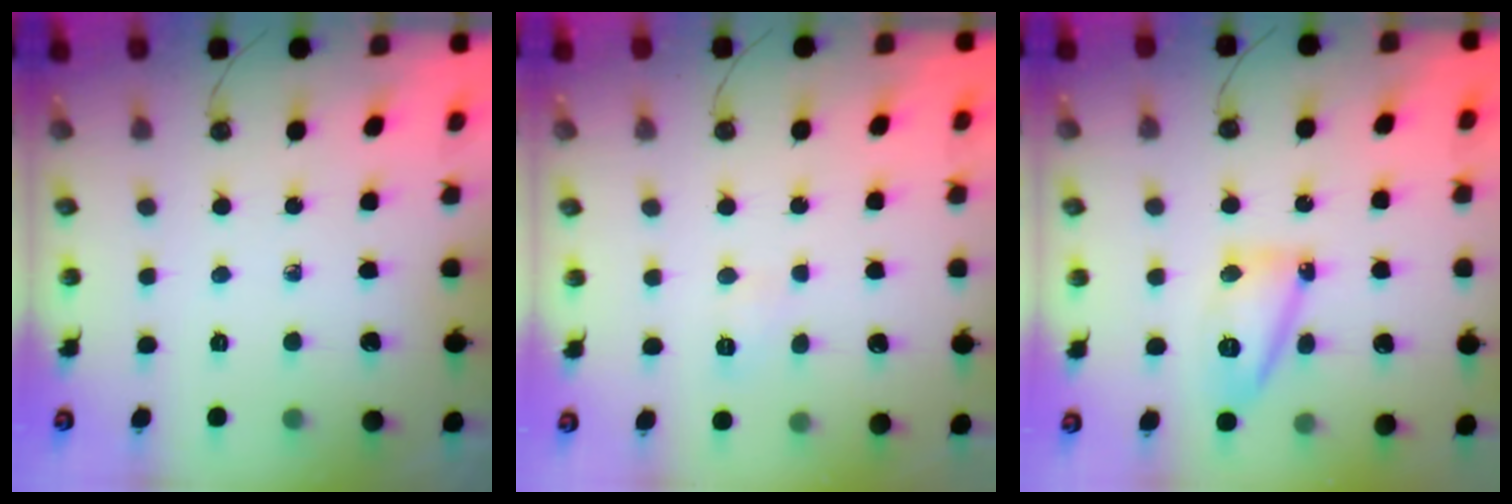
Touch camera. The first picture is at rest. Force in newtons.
{"total": 2.9, "press": 2.8, "slide": 0.7}
{"total": 12.0, "press": 12.0, "slide": 0.9}